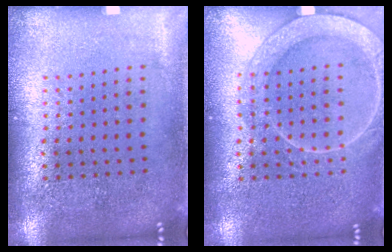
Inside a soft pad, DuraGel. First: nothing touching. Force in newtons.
{"total": 3.0, "press": 2.9, "slide": 0.5}